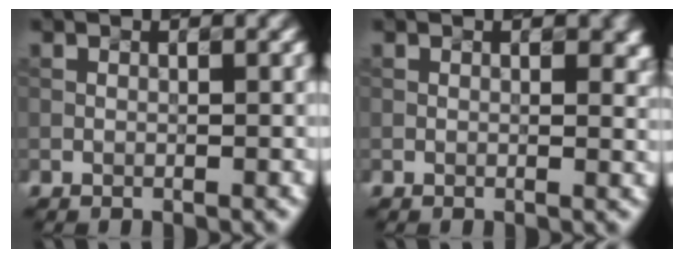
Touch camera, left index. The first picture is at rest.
{"total": 2.2, "force": [0.9, 1.1, 1.8], "torque": [-0.014, 0.004, 0.013]}